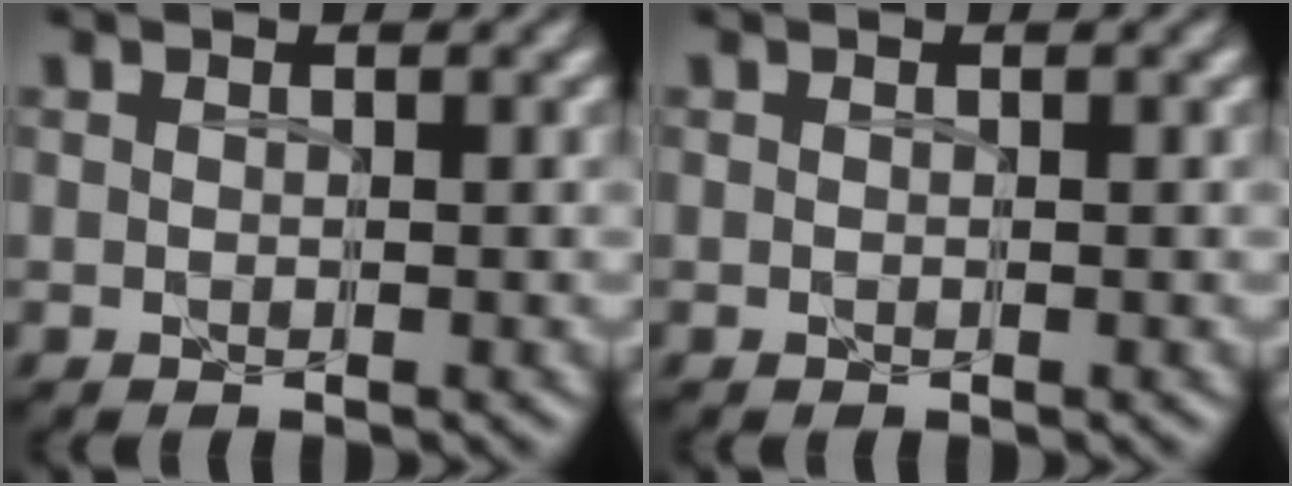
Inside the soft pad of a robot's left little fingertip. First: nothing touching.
{"total": 0.0}